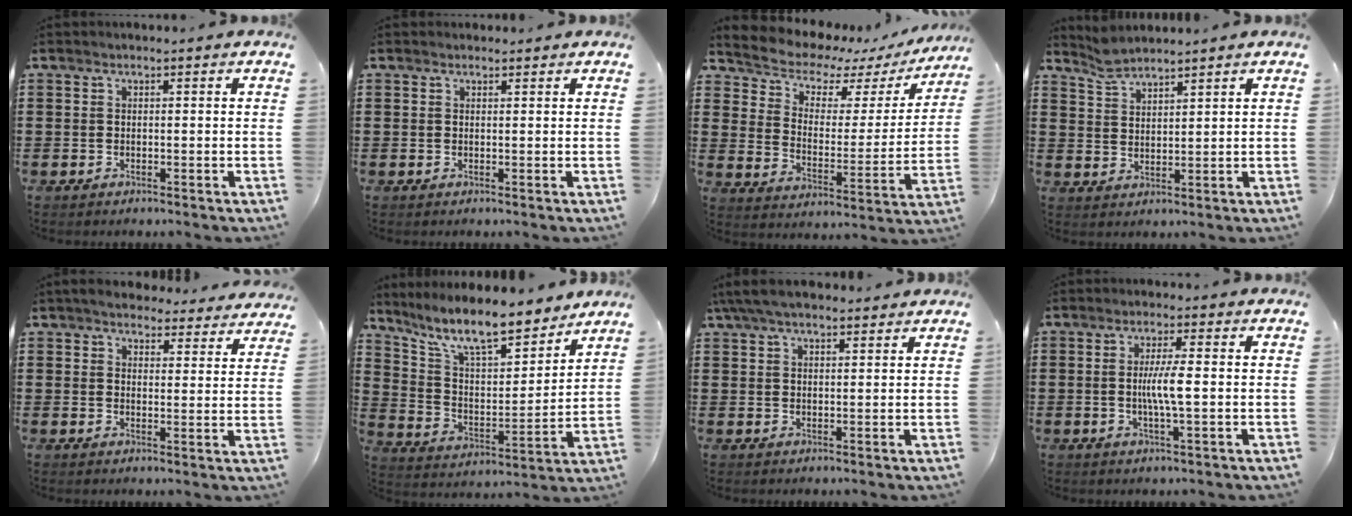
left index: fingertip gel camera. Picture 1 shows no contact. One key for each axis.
{"total": 0.6, "fx": 0.5, "fy": 0.3, "fz": 0.1, "tx": -0.003, "ty": 0.001, "tz": 0.010}
{"total": 5.5, "fx": 5.0, "fy": 2.1, "fz": 1.2, "tx": -0.057, "ty": -0.038, "tz": 0.081}
{"total": 3.5, "fx": 3.4, "fy": 0.5, "fz": 0.7, "tx": -0.024, "ty": -0.007, "tz": 0.066}
{"total": 4.2, "fx": 4.1, "fy": 0.7, "fz": 0.8, "tx": -0.032, "ty": -0.017, "tz": 0.072}
{"total": 11.2, "fx": 9.4, "fy": 2.1, "fz": 5.7, "tx": -0.139, "ty": -0.052, "tz": 0.162}
{"total": 5.1, "fx": 4.0, "fy": 1.3, "fz": 2.7, "tx": -0.063, "ty": 0.000, "tz": 0.076}
{"total": 4.8, "fx": -0.2, "fy": 0.4, "fz": 4.7, "tx": -0.085, "ty": -0.003, "tz": -0.006}